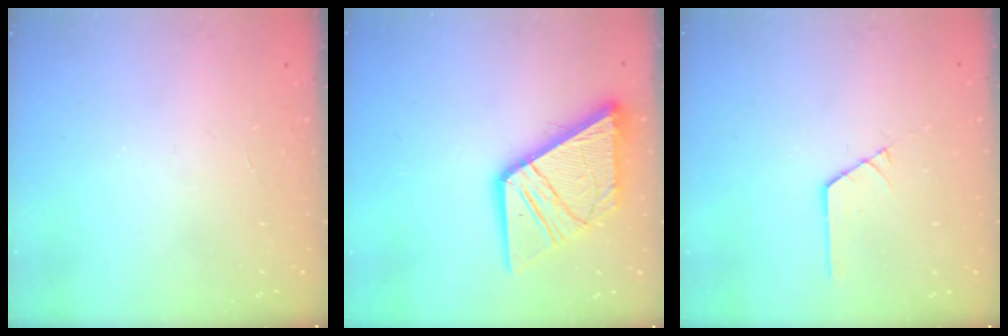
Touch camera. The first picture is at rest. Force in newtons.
{"total": 17.1, "press": 17.0, "slide": 2.0}
{"total": 1.2, "press": 1.2, "slide": 0.1}